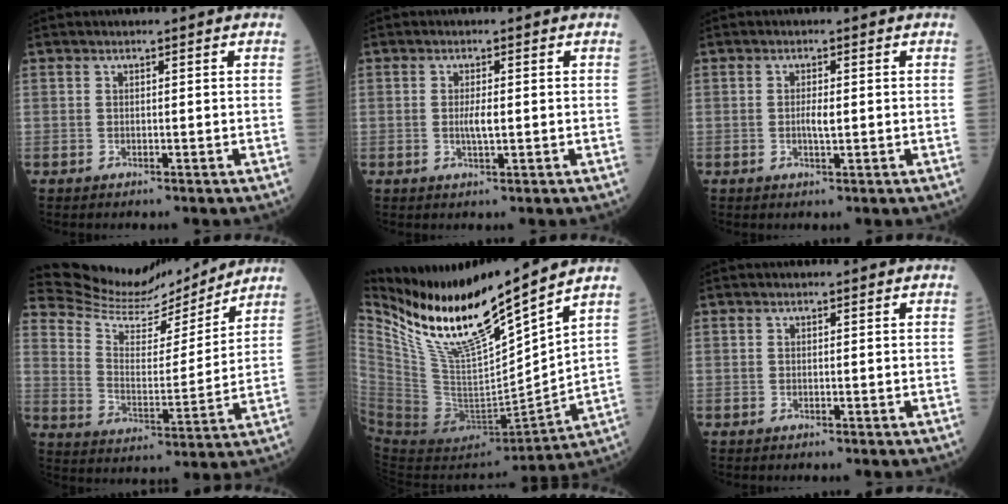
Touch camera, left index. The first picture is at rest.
{"total": 2.3, "force": [-0.1, 0.4, 2.2], "torque": [-0.047, -0.001, 0.000]}
{"total": 1.8, "force": [-0.1, 0.4, 1.8], "torque": [-0.037, 0.000, -0.001]}
{"total": 14.2, "force": [13.9, 1.9, 1.9], "torque": [-0.051, -0.005, 0.231]}
{"total": 17.8, "force": [14.8, 1.5, 9.8], "torque": [-0.177, -0.032, 0.296]}
{"total": 0.0}